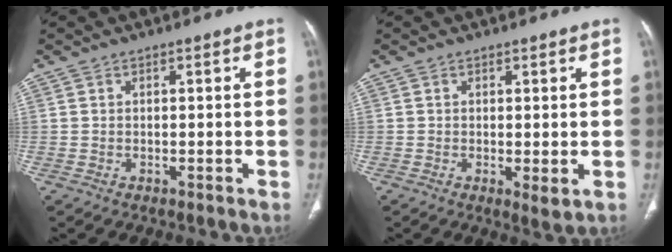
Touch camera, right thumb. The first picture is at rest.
{"total": 2.4, "force": [-0.3, 0.7, 2.3], "torque": [-0.041, -0.012, -0.005]}